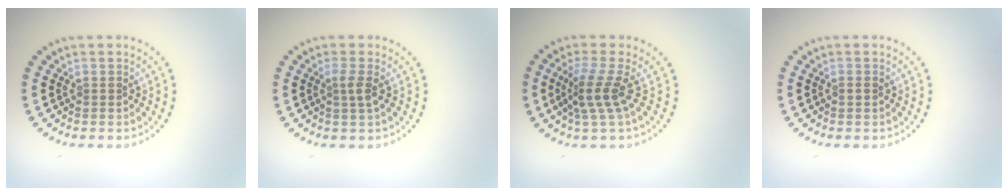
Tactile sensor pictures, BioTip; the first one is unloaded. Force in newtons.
{"total": 1.4, "press": 1.1, "slide": 0.9}
{"total": 3.0, "press": 2.0, "slide": 2.2}
{"total": 0.7, "press": 0.7, "slide": 0.1}